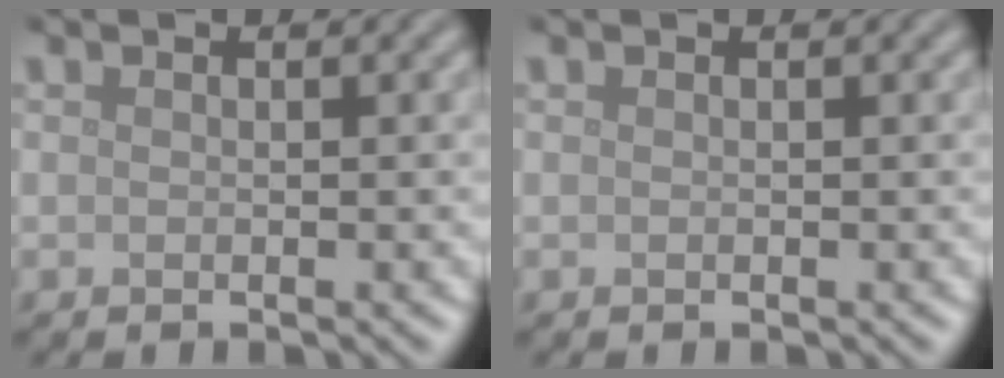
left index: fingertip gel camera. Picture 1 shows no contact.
{"total": 0.0}